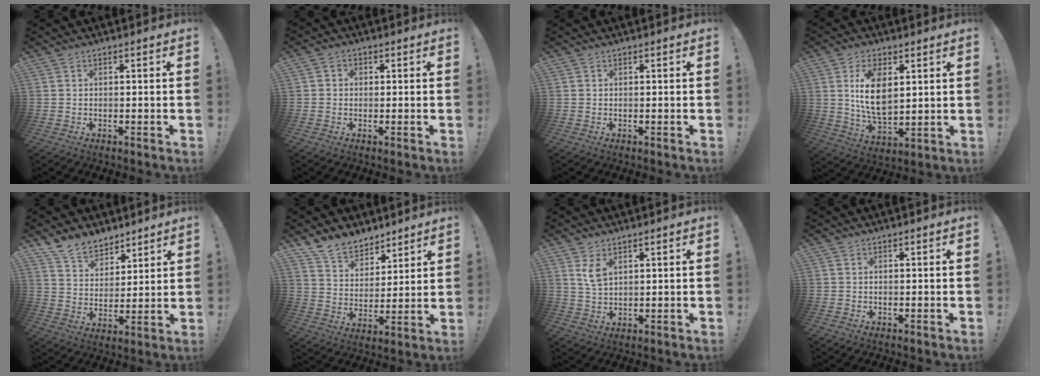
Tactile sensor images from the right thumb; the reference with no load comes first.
{"total": 2.0, "force": [-0.4, 1.8, 0.8], "torque": [-0.016, 0.009, -0.006]}
{"total": 0.0}
{"total": 12.1, "force": [3.5, 6.8, 9.4], "torque": [-0.175, -0.014, 0.059]}
{"total": 11.0, "force": [9.0, 5.9, 2.2], "torque": [-0.051, -0.065, 0.178]}
{"total": 11.9, "force": [9.7, 6.5, 2.5], "torque": [-0.055, -0.073, 0.189]}
{"total": 4.6, "force": [2.7, 2.1, 3.1], "torque": [-0.052, -0.014, 0.048]}
{"total": 0.0}